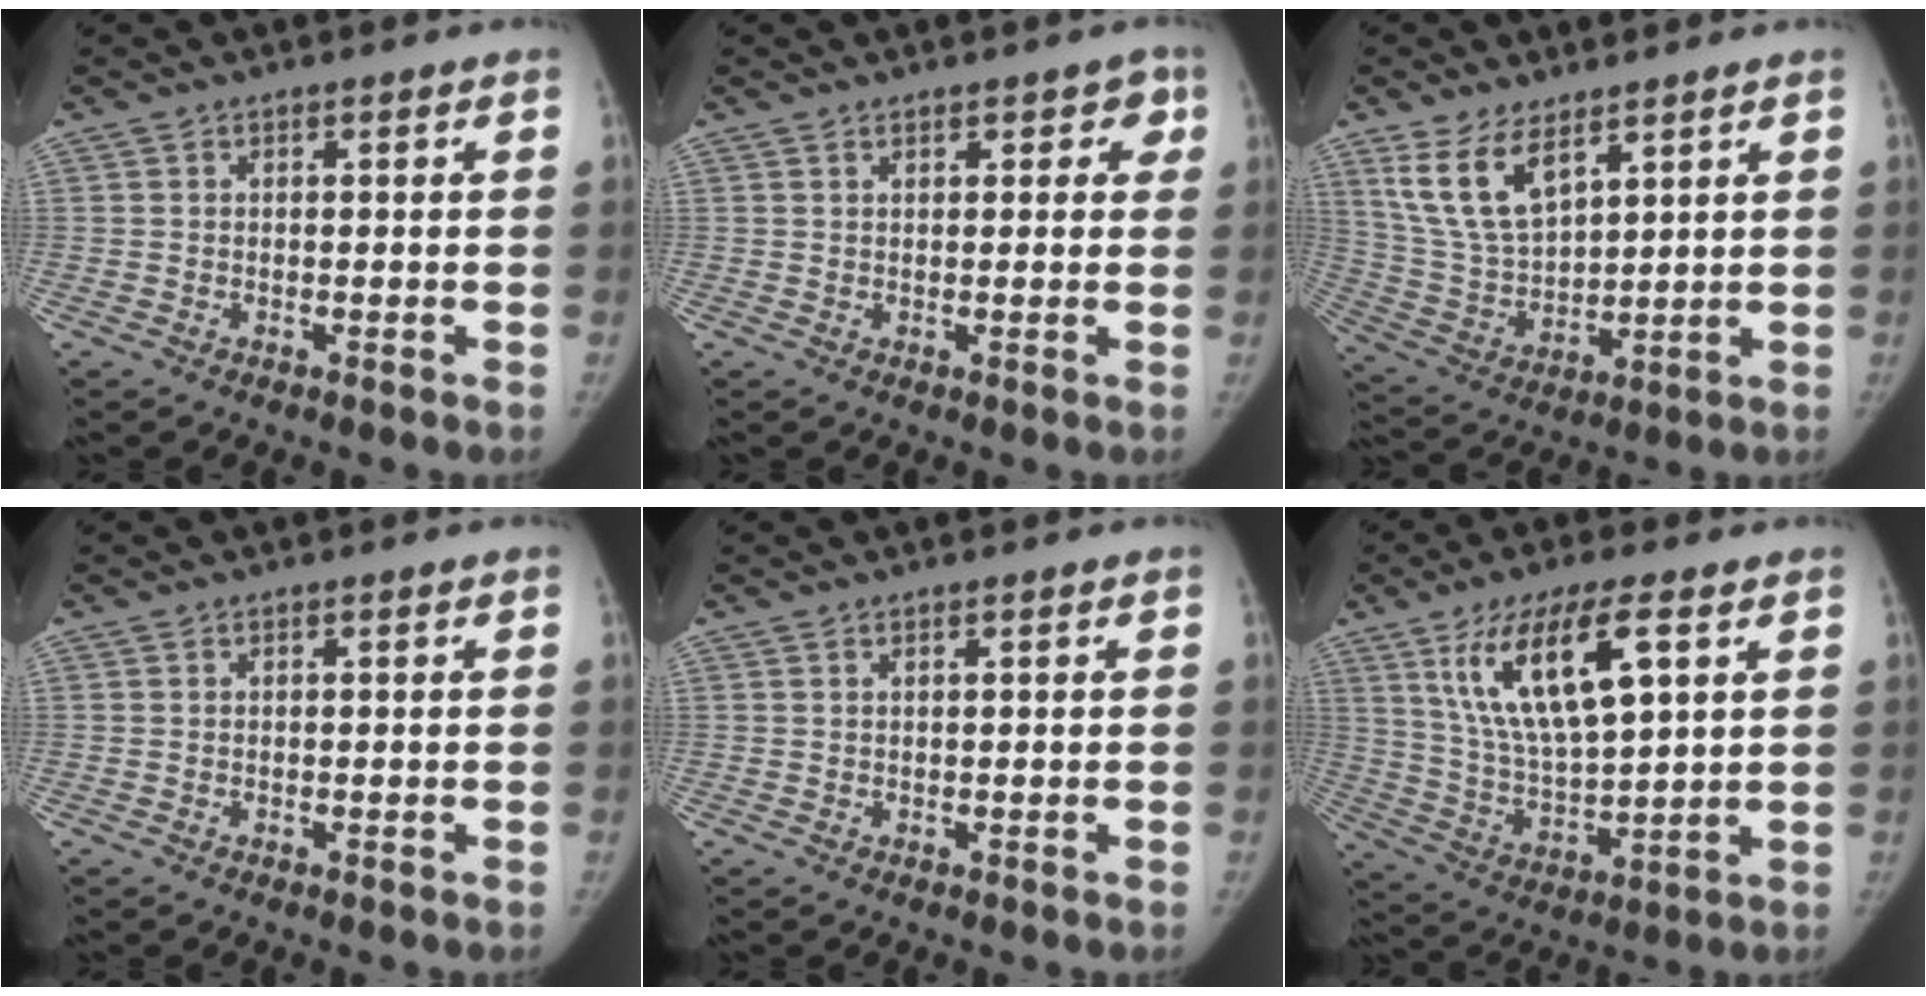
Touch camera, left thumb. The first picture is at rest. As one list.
[{"total": 3.2, "force": [1.8, 1.8, 2.0], "torque": [0.011, -0.001, 0.018]}, {"total": 11.7, "force": [6.9, 5.4, 7.7], "torque": [-0.135, -0.031, 0.153]}, {"total": 0.0}, {"total": 0.0}, {"total": 16.3, "force": [6.9, 5.5, 13.7], "torque": [-0.243, -0.022, 0.135]}]